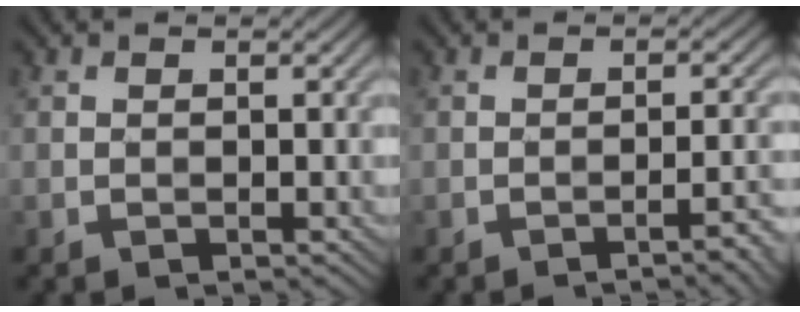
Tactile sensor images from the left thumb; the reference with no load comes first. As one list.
[{"total": 3.9, "force": [-2.1, 0.7, 3.2], "torque": [-0.038, 0.016, -0.037]}]